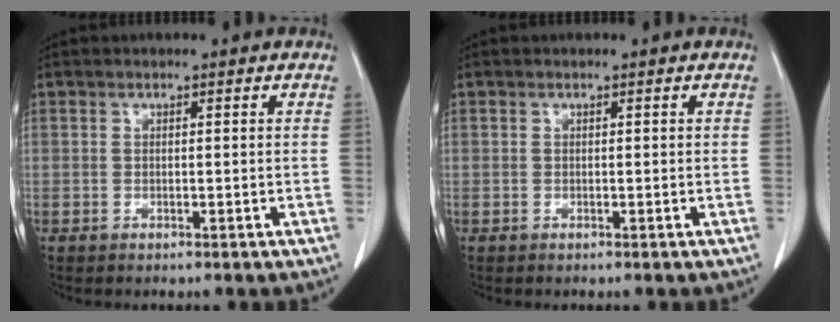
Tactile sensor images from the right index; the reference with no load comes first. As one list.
[{"total": 0.0}]